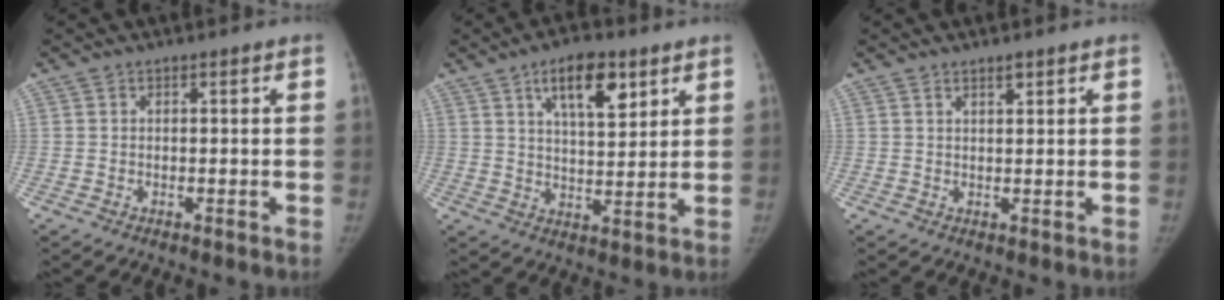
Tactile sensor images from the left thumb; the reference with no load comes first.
{"total": 10.7, "force": [5.7, 4.5, 7.9], "torque": [-0.106, -0.028, 0.094]}
{"total": 1.7, "force": [1.3, 0.5, 1.0], "torque": [-0.012, -0.008, 0.022]}